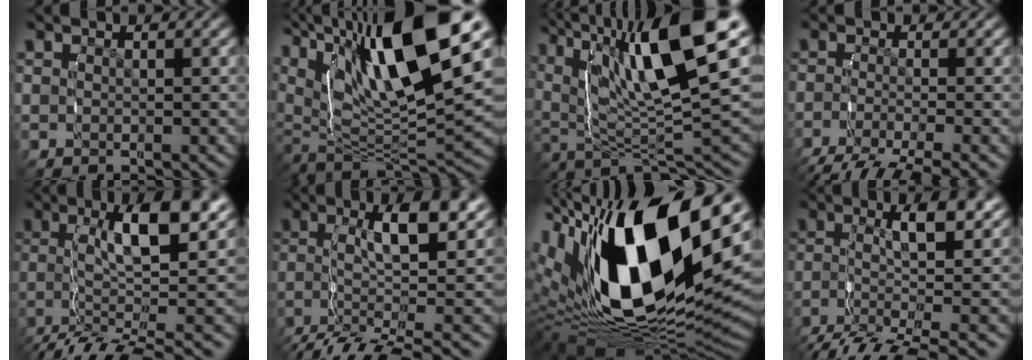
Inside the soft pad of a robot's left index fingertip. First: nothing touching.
{"total": 15.1, "force": [4.8, 7.4, 12.2], "torque": [-0.205, 0.007, 0.081]}
{"total": 10.4, "force": [2.8, 3.4, 9.4], "torque": [-0.148, 0.004, 0.049]}
{"total": 7.1, "force": [-5.6, 2.7, 3.5], "torque": [-0.057, -0.025, -0.074]}
{"total": 7.9, "force": [-1.5, 2.6, 7.3], "torque": [-0.125, -0.010, -0.009]}
{"total": 7.3, "force": [-2.2, 2.4, 6.6], "torque": [-0.116, -0.014, -0.017]}
{"total": 22.0, "force": [2.4, 11.5, 18.7], "torque": [-0.315, 0.003, 0.043]}
{"total": 7.2, "force": [-3.3, 2.5, 5.9], "torque": [-0.110, -0.024, -0.030]}